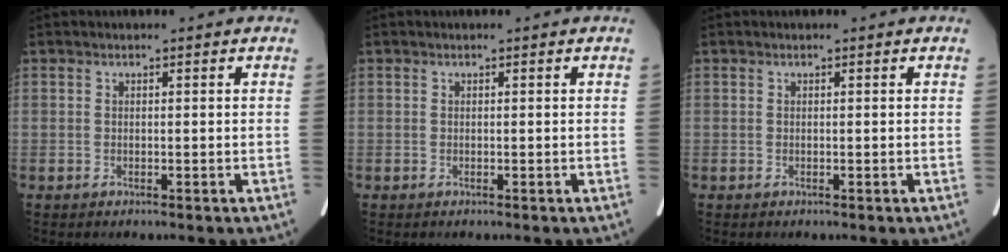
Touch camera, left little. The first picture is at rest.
{"total": 0.0}
{"total": 0.0}